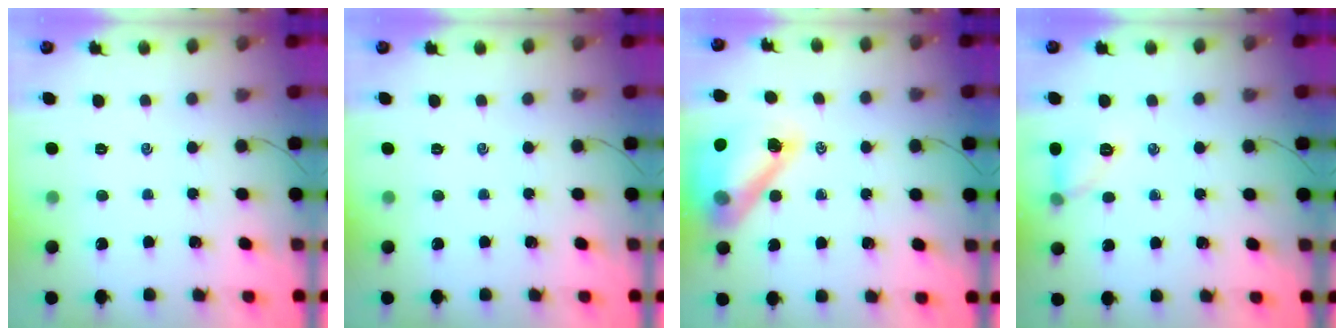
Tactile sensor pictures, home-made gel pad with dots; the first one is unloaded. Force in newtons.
{"total": 0.0}
{"total": 15.5, "press": 14.8, "slide": 4.6}
{"total": 7.4, "press": 7.4, "slide": 0.5}